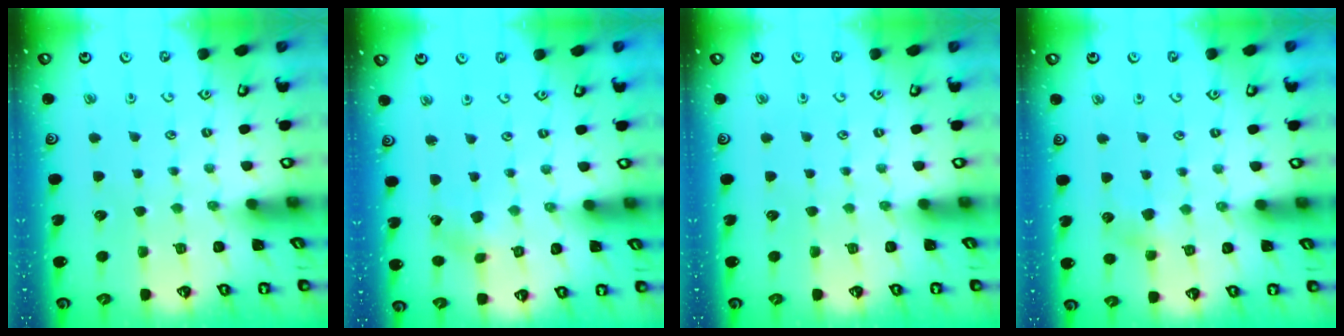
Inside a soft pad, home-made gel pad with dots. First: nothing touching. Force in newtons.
{"total": 1.3, "press": 1.3, "slide": 0.2}
{"total": 0.0}
{"total": 4.2, "press": 4.2, "slide": 0.3}